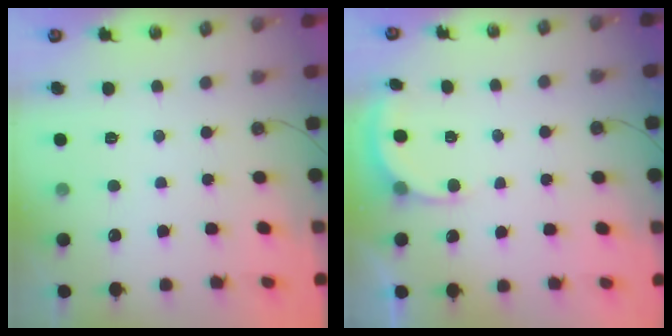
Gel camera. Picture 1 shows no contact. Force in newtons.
{"total": 2.4, "press": 2.2, "slide": 0.9}